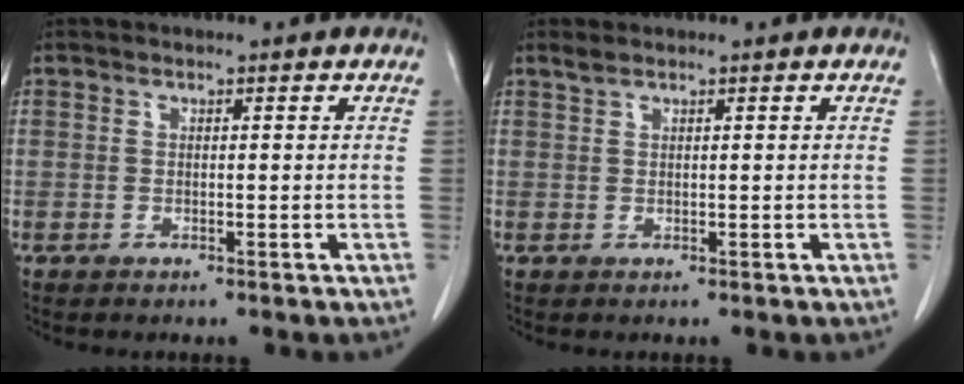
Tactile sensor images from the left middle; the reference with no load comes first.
{"total": 0.8, "force": [0.7, 0.1, 0.3], "torque": [-0.011, 0.006, 0.019]}